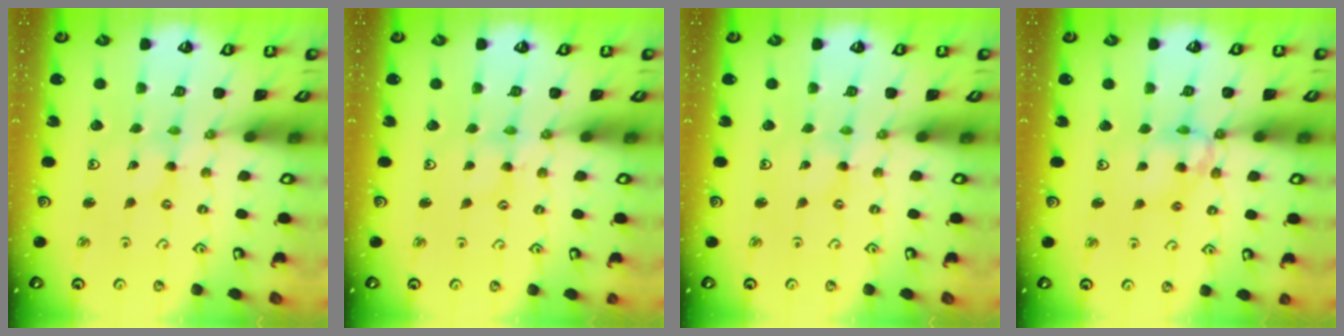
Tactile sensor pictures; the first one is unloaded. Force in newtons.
{"total": 1.5, "press": 1.5, "slide": 0.3}
{"total": 0.0}
{"total": 9.5, "press": 9.5, "slide": 0.7}